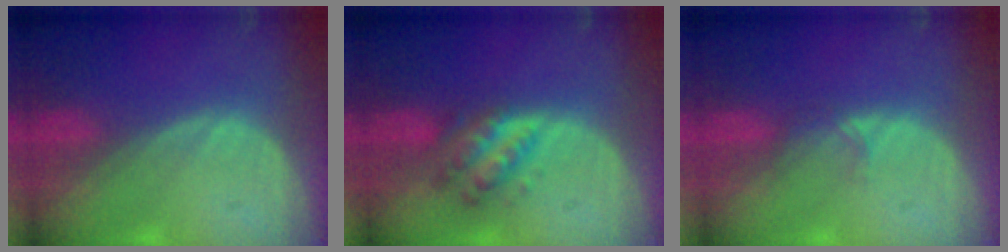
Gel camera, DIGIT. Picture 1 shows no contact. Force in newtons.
{"total": 5.3, "press": 5.3, "slide": 0.2}
{"total": 1.3, "press": 1.2, "slide": 0.2}